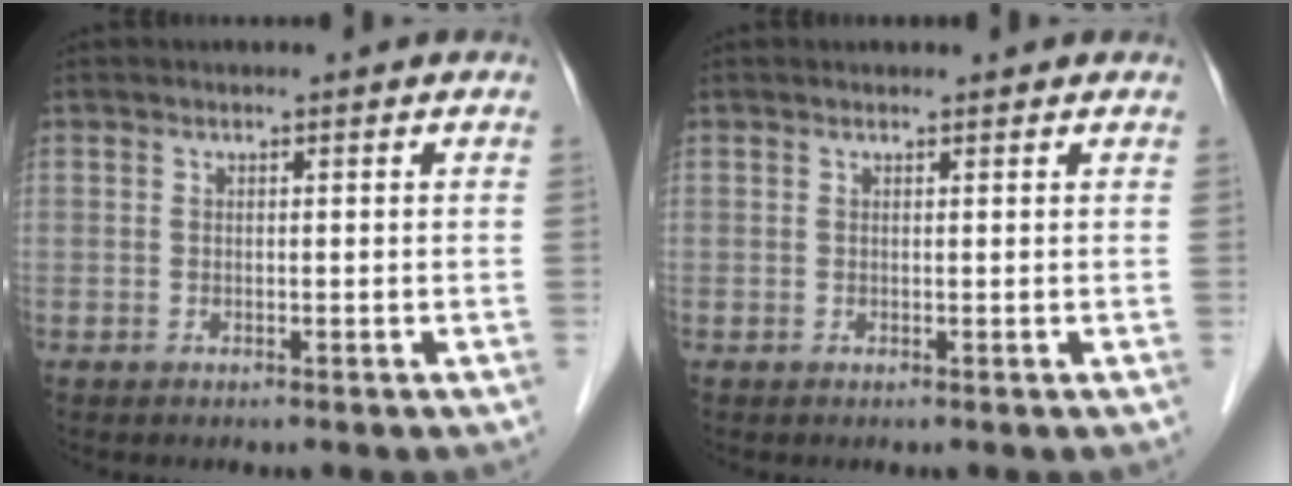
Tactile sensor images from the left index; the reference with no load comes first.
{"total": 1.5, "force": [1.4, 0.5, 0.3], "torque": [-0.014, 0.014, 0.014]}